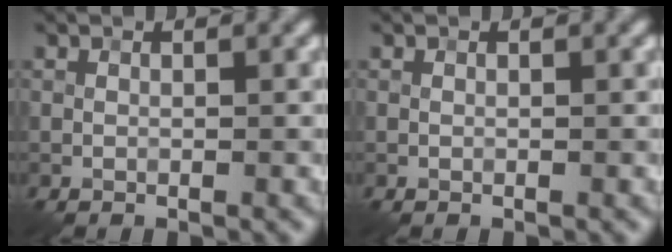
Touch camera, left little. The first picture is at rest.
{"total": 0.0}